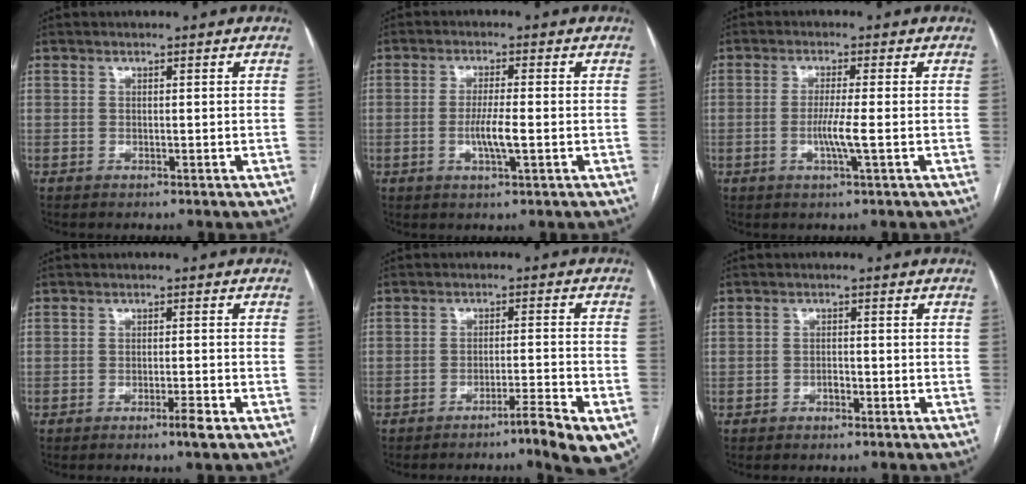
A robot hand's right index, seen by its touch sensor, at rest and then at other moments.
{"total": 4.0, "force": [-1.0, 0.0, 3.9], "torque": [-0.079, -0.006, -0.018]}
{"total": 3.5, "force": [-0.8, -0.7, 3.3], "torque": [-0.069, -0.006, -0.016]}
{"total": 2.2, "force": [-1.4, -0.2, 1.6], "torque": [-0.027, -0.002, -0.023]}
{"total": 8.5, "force": [-5.8, -0.2, 6.2], "torque": [-0.066, -0.005, -0.086]}
{"total": 1.2, "force": [-0.8, 0.9, 0.2], "torque": [0.003, 0.005, -0.017]}